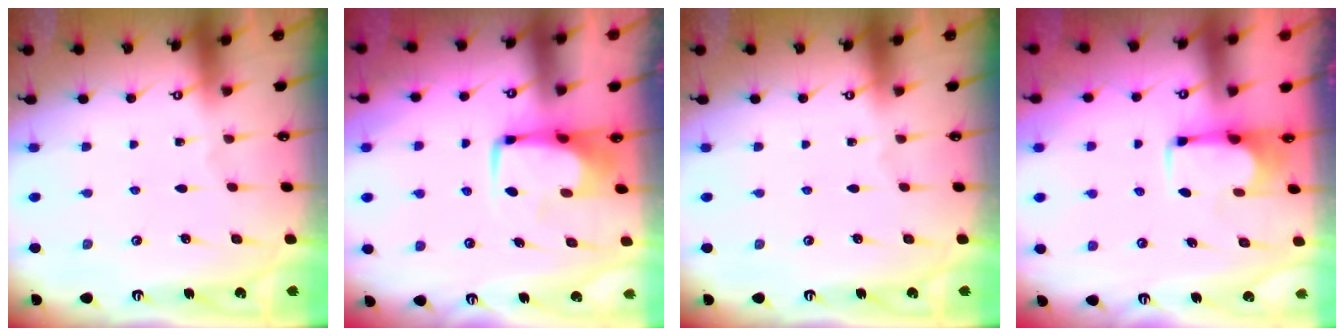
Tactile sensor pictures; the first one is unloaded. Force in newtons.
{"total": 0.9, "press": 0.7, "slide": 0.4}
{"total": 0.0}
{"total": 1.8, "press": 1.6, "slide": 0.7}